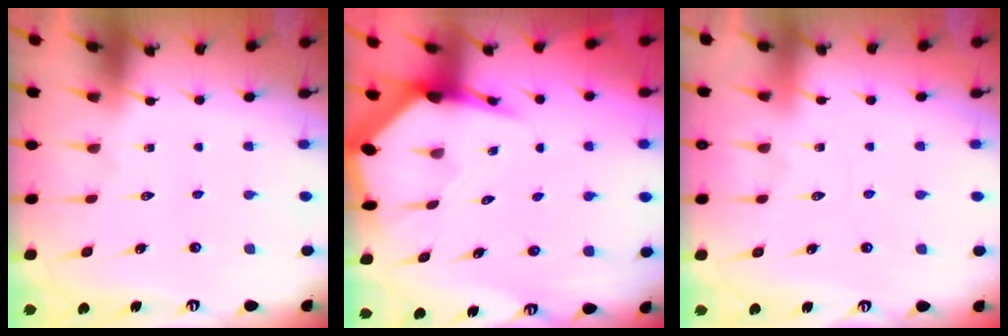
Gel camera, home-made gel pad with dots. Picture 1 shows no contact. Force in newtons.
{"total": 4.6, "press": 4.6, "slide": 0.4}
{"total": 2.1, "press": 2.1, "slide": 0.2}